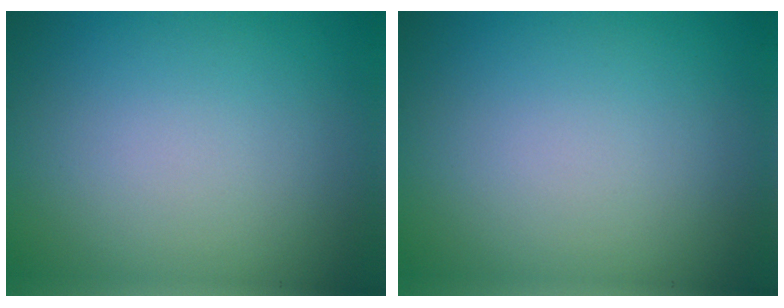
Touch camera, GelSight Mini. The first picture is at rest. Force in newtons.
{"total": 0.0}